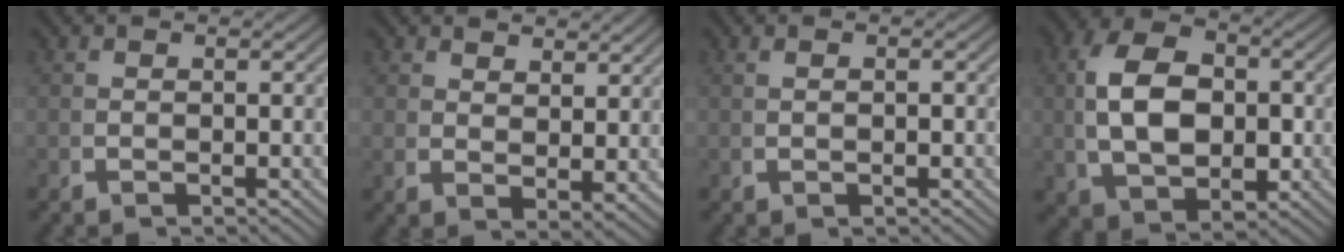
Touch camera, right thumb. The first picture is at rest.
{"total": 2.9, "force": [2.5, 0.8, 1.2], "torque": [-0.010, -0.001, 0.046]}
{"total": 0.8, "force": [0.3, -0.1, 0.7], "torque": [-0.012, 0.006, 0.008]}
{"total": 10.1, "force": [0.6, 6.6, 7.6], "torque": [-0.153, -0.027, 0.027]}